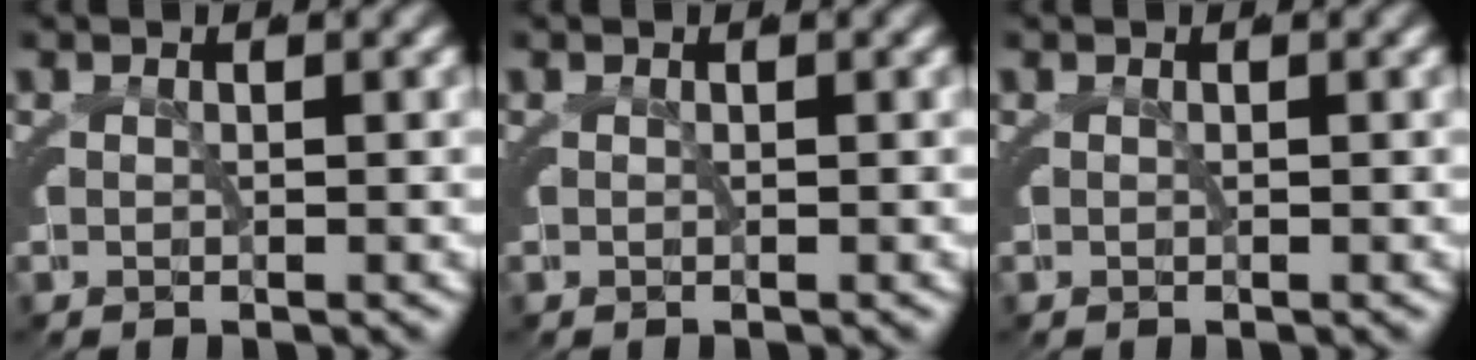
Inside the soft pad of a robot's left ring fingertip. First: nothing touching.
{"total": 0.0}
{"total": 0.0}